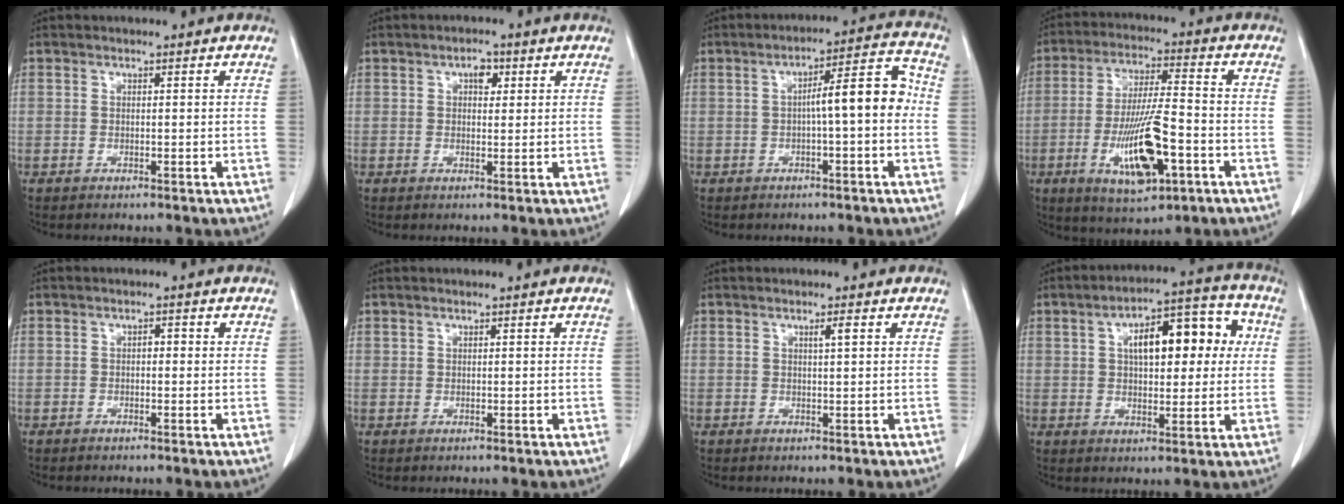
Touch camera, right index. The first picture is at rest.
{"total": 2.4, "force": [0.9, 1.4, 1.7], "torque": [-0.024, 0.006, 0.013]}
{"total": 8.0, "force": [-0.6, 1.2, 7.9], "torque": [-0.109, 0.031, -0.011]}
{"total": 13.4, "force": [-4.4, 3.2, 12.3], "torque": [-0.234, -0.008, -0.070]}
{"total": 0.9, "force": [-0.2, 0.4, 0.7], "torque": [-0.011, 0.004, -0.005]}
{"total": 0.5, "force": [0.3, 0.4, 0.2], "torque": [0.002, -0.001, 0.005]}
{"total": 1.4, "force": [0.6, 0.0, 1.3], "torque": [-0.023, 0.000, 0.009]}
{"total": 12.7, "force": [2.9, 5.4, 11.1], "torque": [-0.161, 0.038, 0.042]}